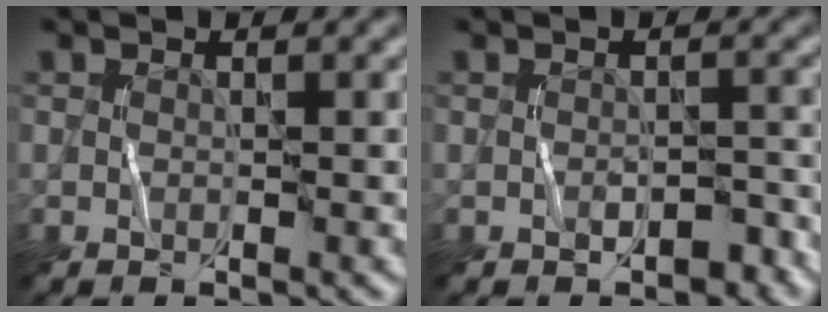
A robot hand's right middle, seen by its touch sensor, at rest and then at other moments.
{"total": 1.7, "force": [-1.0, 1.0, 0.9], "torque": [-0.015, 0.001, -0.011]}